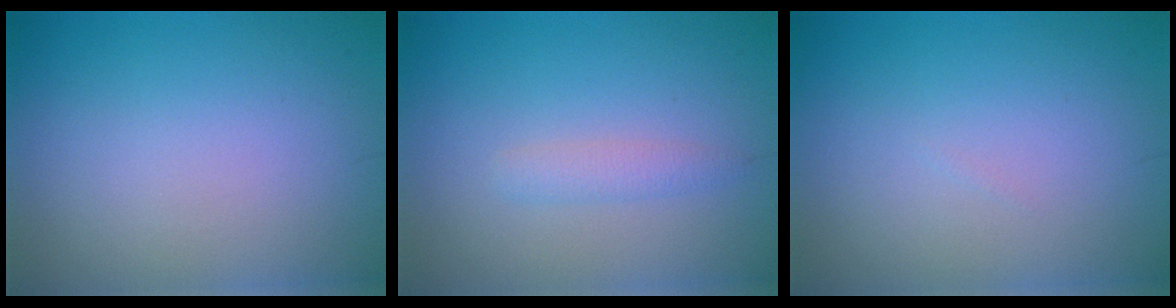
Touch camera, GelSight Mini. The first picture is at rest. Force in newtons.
{"total": 1.4, "press": 1.4, "slide": 0.1}
{"total": 0.0}